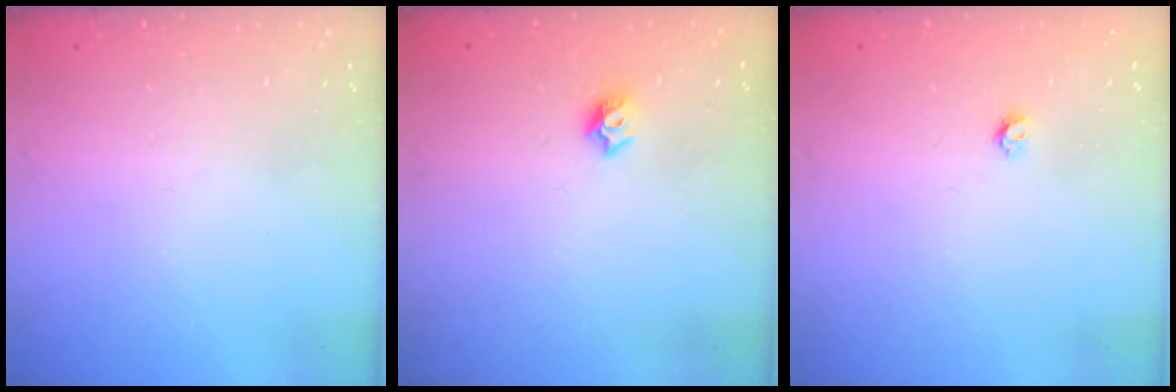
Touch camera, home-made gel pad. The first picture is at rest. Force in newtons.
{"total": 6.9, "press": 6.8, "slide": 0.9}
{"total": 3.2, "press": 3.2, "slide": 0.3}